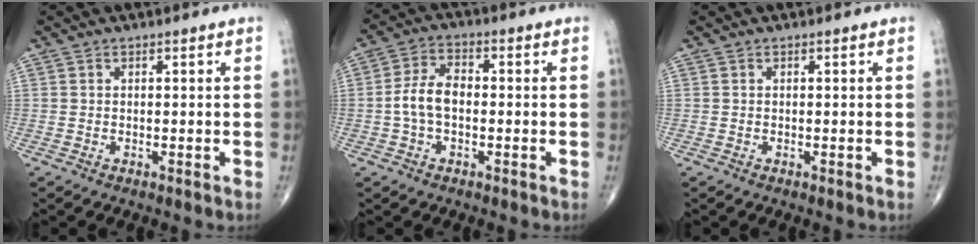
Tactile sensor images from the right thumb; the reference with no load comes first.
{"total": 6.5, "force": [-0.9, 3.8, 5.2], "torque": [-0.101, 0.023, -0.025]}
{"total": 0.0}